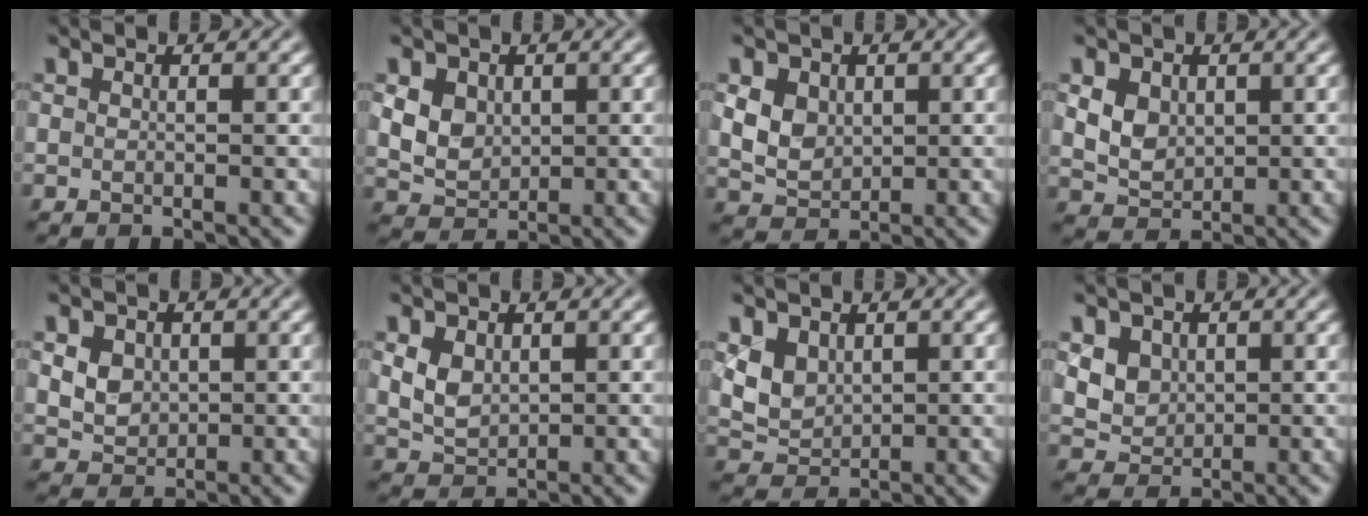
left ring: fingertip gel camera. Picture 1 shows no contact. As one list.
[{"total": 4.6, "force": [1.4, 3.6, 2.4], "torque": [-0.055, 0.012, 0.023]}, {"total": 4.1, "force": [1.2, 3.3, 2.2], "torque": [-0.054, 0.009, 0.022]}, {"total": 3.8, "force": [1.2, 2.9, 2.1], "torque": [-0.049, 0.007, 0.024]}, {"total": 4.4, "force": [1.5, 3.5, 2.2], "torque": [-0.048, 0.017, 0.021]}, {"total": 2.6, "force": [0.8, 1.9, 1.6], "torque": [-0.036, -0.003, 0.020]}, {"total": 2.8, "force": [1.2, 2.1, 1.4], "torque": [-0.032, -0.005, 0.026]}, {"total": 4.2, "force": [1.8, 3.4, 1.9], "torque": [-0.052, 0.006, 0.042]}]